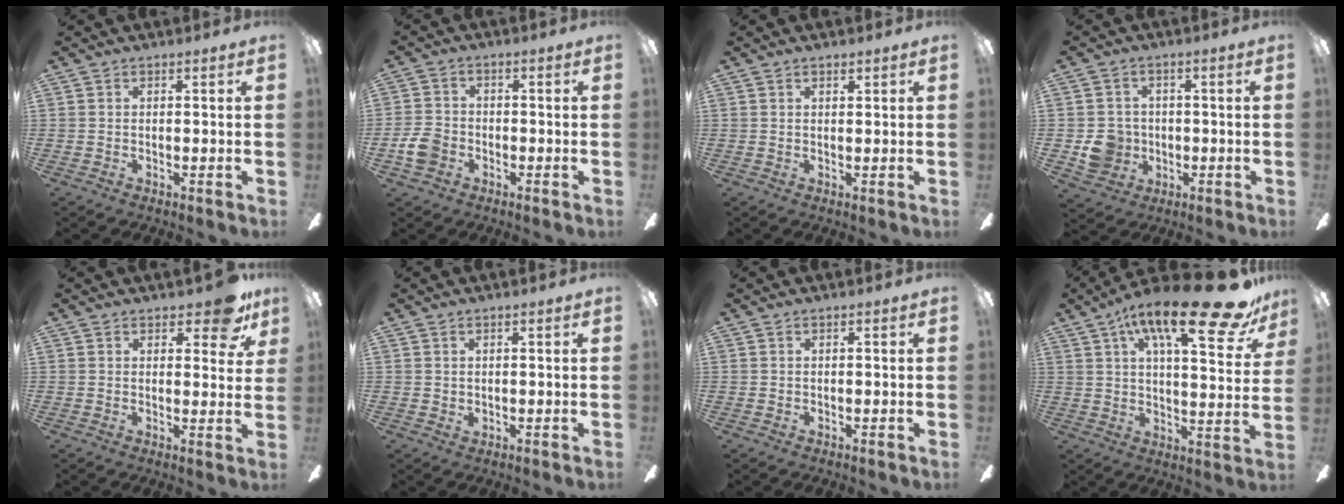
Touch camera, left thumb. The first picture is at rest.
{"total": 5.9, "force": [-2.4, 4.4, 3.1], "torque": [-0.073, 0.012, -0.047]}
{"total": 1.0, "force": [0.9, 0.3, 0.4], "torque": [-0.001, -0.003, 0.014]}
{"total": 7.2, "force": [-1.0, 6.8, 1.9], "torque": [-0.042, 0.012, -0.011]}
{"total": 7.5, "force": [4.9, 3.3, 4.7], "torque": [-0.050, -0.023, 0.082]}
{"total": 0.7, "force": [0.4, 0.5, 0.0], "torque": [-0.002, 0.002, 0.008]}
{"total": 0.0}
{"total": 23.2, "force": [13.8, 6.4, 17.5], "torque": [-0.263, -0.076, 0.214]}